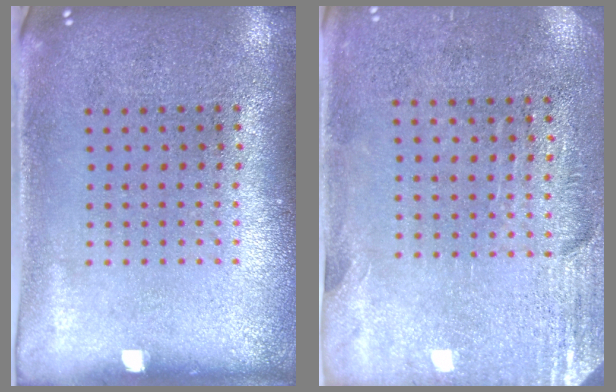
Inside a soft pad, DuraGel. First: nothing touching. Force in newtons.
{"total": 2.8, "press": 2.4, "slide": 1.4}